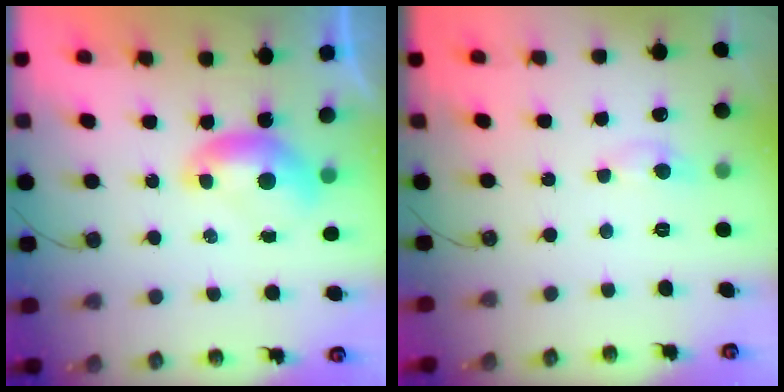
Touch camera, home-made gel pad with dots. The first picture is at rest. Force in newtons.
{"total": 1.7, "press": 1.7, "slide": 0.2}